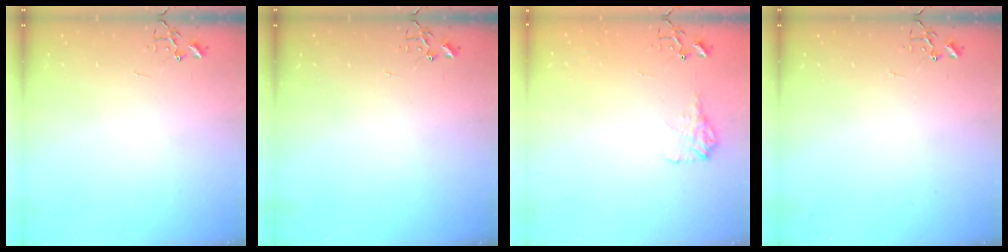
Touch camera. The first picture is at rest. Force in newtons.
{"total": 0.0}
{"total": 9.3, "press": 9.3, "slide": 0.3}
{"total": 0.0}